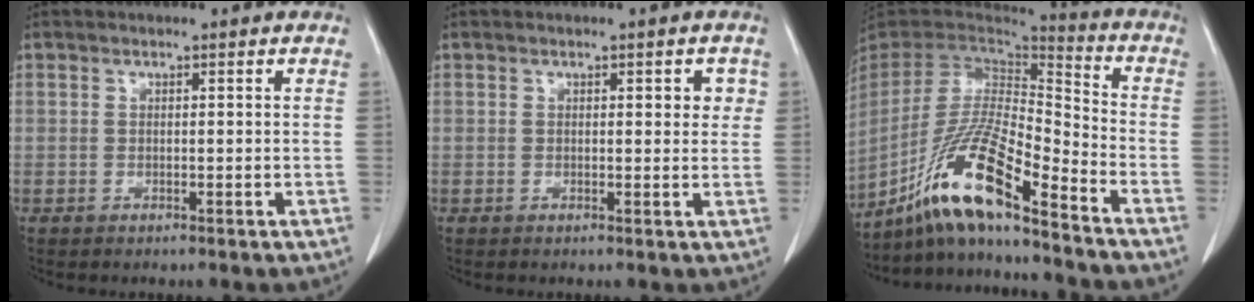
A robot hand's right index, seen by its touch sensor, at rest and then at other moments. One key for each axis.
{"total": 2.8, "fx": 0.9, "fy": 1.2, "fz": 2.3, "tx": -0.021, "ty": 0.002, "tz": 0.009}
{"total": 16.0, "fx": -11.5, "fy": 0.7, "fz": 11.2, "tx": -0.216, "ty": -0.006, "tz": -0.214}